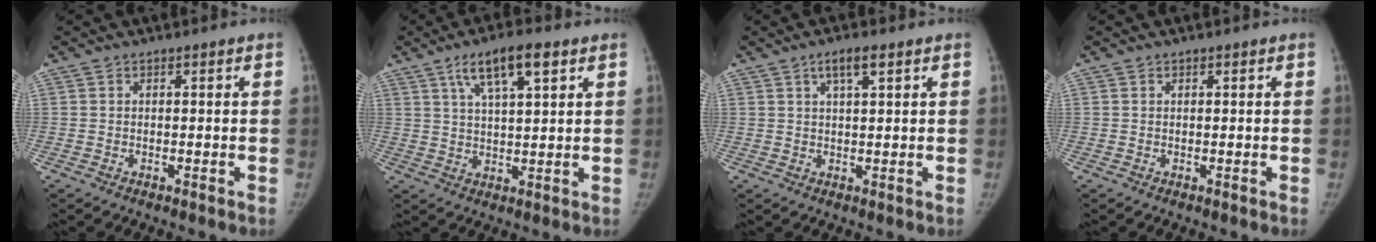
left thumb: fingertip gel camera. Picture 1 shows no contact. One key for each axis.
{"total": 9.0, "fx": 4.8, "fy": 2.5, "fz": 7.2, "tx": -0.117, "ty": -0.009, "tz": 0.086}
{"total": 3.6, "fx": 2.0, "fy": 0.9, "fz": 2.9, "tx": -0.050, "ty": -0.002, "tz": 0.037}
{"total": 0.0}